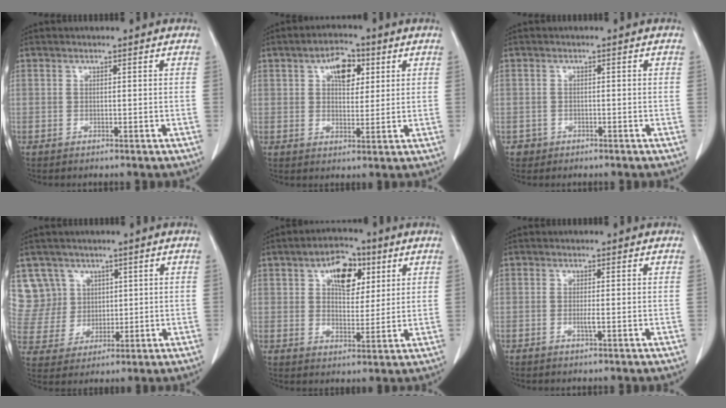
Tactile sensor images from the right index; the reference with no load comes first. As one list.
[{"total": 6.1, "force": [2.5, 3.4, 4.5], "torque": [-0.072, 0.013, 0.040]}, {"total": 1.5, "force": [-0.8, 1.2, -0.1], "torque": [-0.002, 0.006, -0.014]}, {"total": 8.2, "force": [3.9, 7.2, -0.1], "torque": [-0.001, 0.027, 0.091]}, {"total": 8.5, "force": [3.6, 4.8, 5.9], "torque": [-0.093, 0.019, 0.059]}, {"total": 1.1, "force": [-0.3, -0.1, 1.0], "torque": [-0.023, -0.003, -0.006]}]